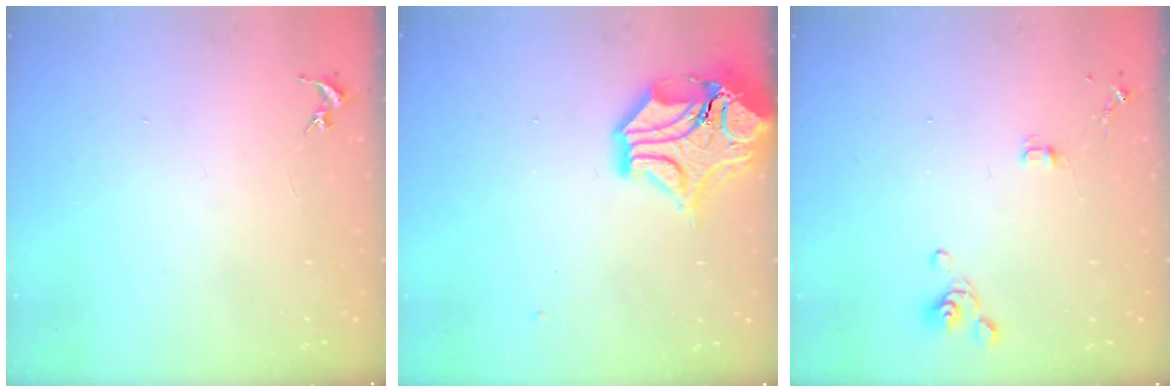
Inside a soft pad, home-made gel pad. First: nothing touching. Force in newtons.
{"total": 16.7, "press": 16.5, "slide": 2.5}
{"total": 4.7, "press": 4.2, "slide": 2.2}